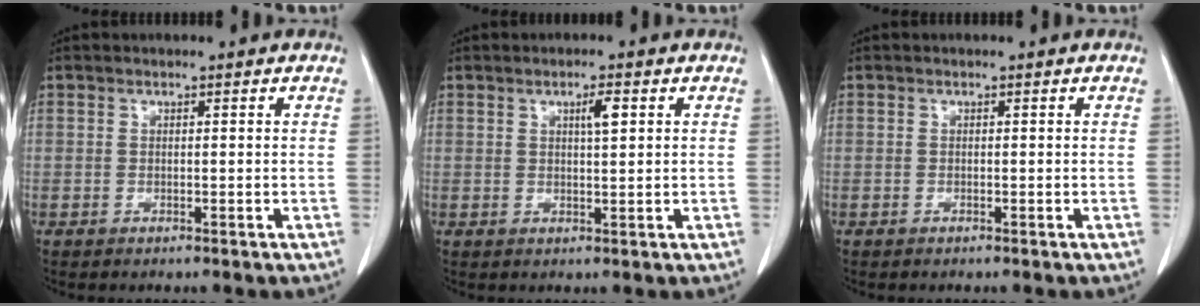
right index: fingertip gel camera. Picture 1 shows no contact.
{"total": 2.5, "force": [0.9, 0.3, 2.3], "torque": [-0.040, -0.001, 0.015]}
{"total": 0.0}